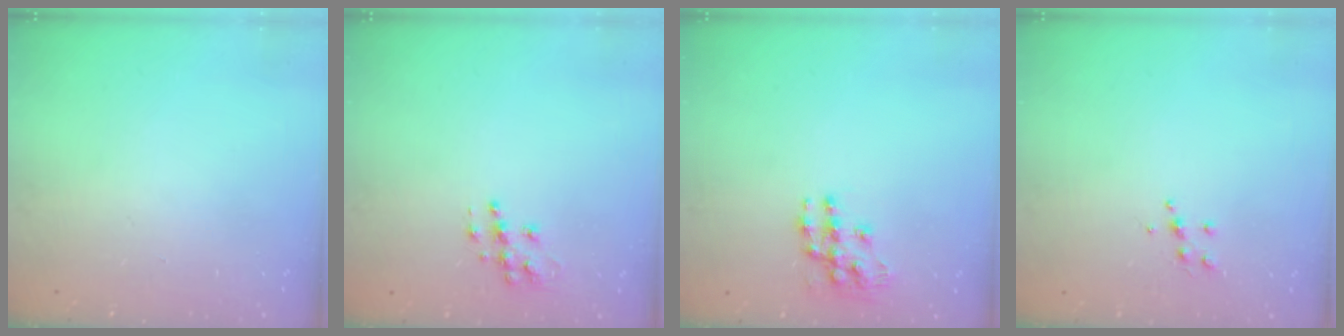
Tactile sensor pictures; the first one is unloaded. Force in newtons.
{"total": 9.2, "press": 9.2, "slide": 0.5}
{"total": 11.4, "press": 11.4, "slide": 0.7}
{"total": 5.5, "press": 5.4, "slide": 0.9}